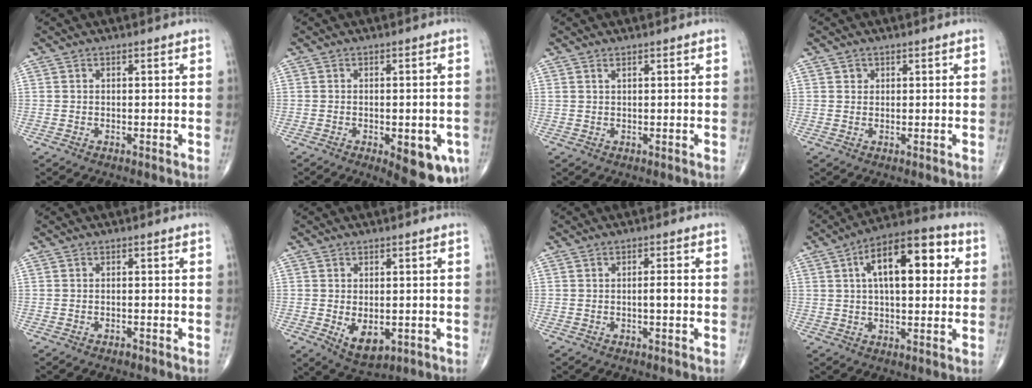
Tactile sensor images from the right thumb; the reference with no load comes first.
{"total": 10.7, "force": [-4.1, 4.4, 8.9], "torque": [-0.089, -0.001, -0.042]}
{"total": 0.6, "force": [0.5, 0.1, 0.4], "torque": [-0.010, 0.001, 0.011]}
{"total": 1.1, "force": [0.5, 0.9, 0.2], "torque": [0.007, -0.002, 0.006]}
{"total": 0.7, "force": [-0.5, 0.3, 0.3], "torque": [-0.006, 0.003, -0.009]}
{"total": 6.2, "force": [-1.2, 3.8, 4.8], "torque": [-0.064, -0.012, -0.006]}
{"total": 2.0, "force": [-0.2, 0.5, 1.9], "torque": [-0.033, 0.002, -0.006]}
{"total": 16.3, "force": [4.3, 7.4, 13.8], "torque": [-0.188, 0.021, 0.058]}